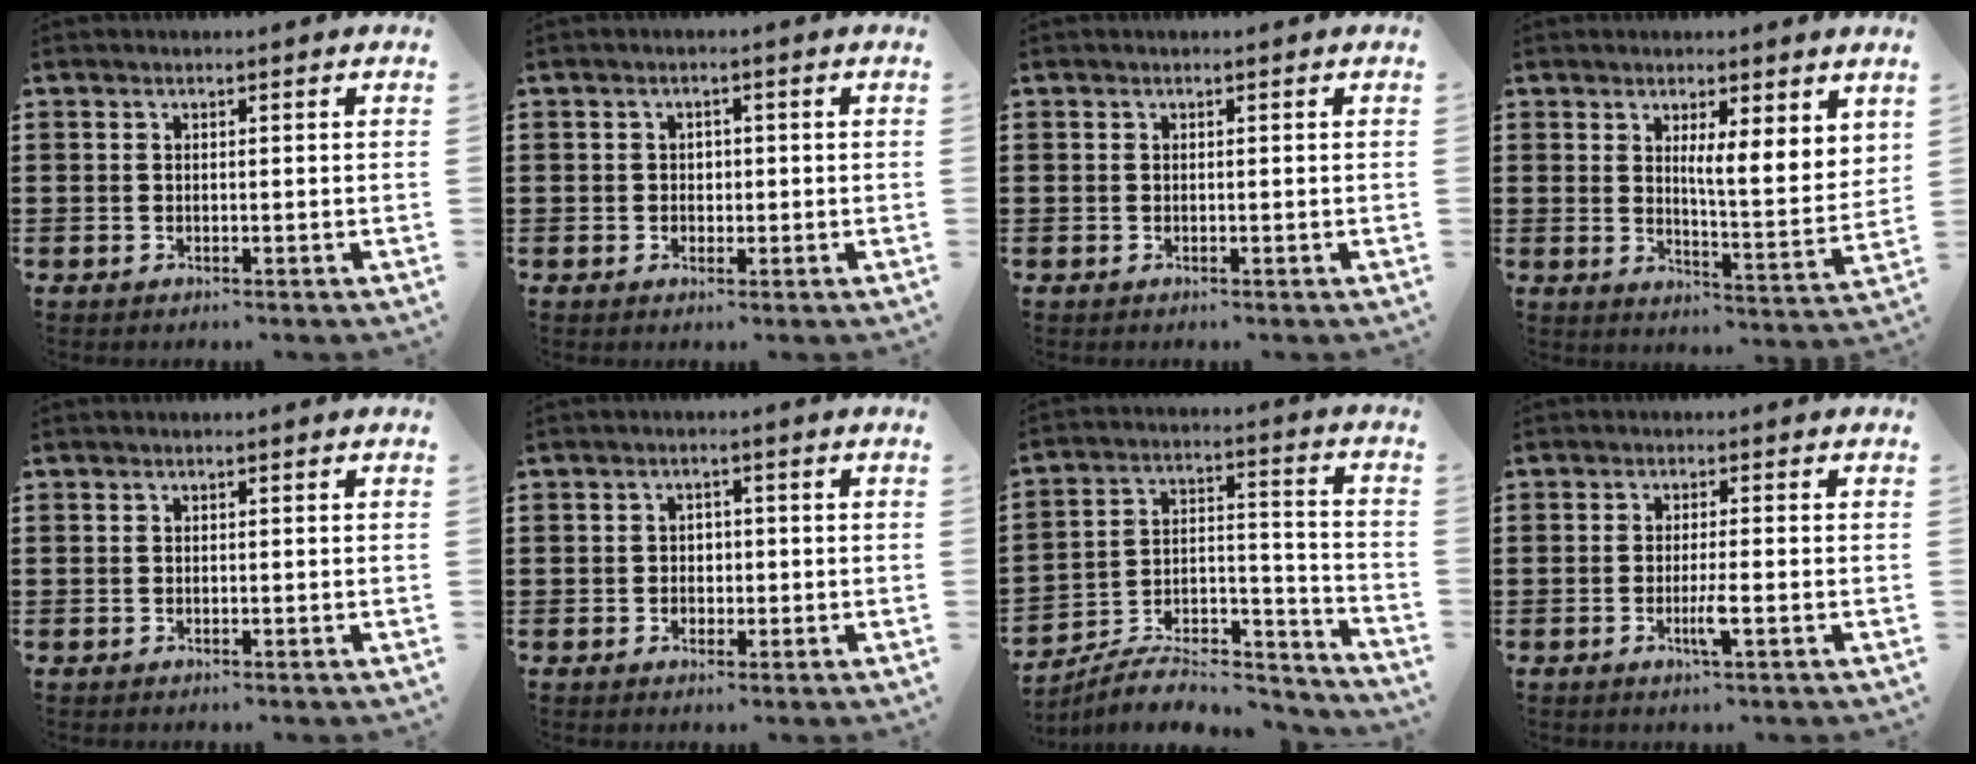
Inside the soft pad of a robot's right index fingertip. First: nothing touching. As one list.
[{"total": 1.5, "force": [-0.1, 1.3, 0.7], "torque": [-0.016, 0.005, -0.002]}, {"total": 0.0}, {"total": 4.9, "force": [3.1, 0.8, 3.6], "torque": [-0.057, -0.027, 0.048]}, {"total": 0.0}, {"total": 1.9, "force": [-0.3, 1.7, 0.8], "torque": [-0.021, 0.006, -0.009]}, {"total": 8.2, "force": [-7.4, 2.1, 2.7], "torque": [-0.034, 0.019, -0.141]}, {"total": 3.3, "force": [-1.2, 0.1, 3.0], "torque": [-0.051, -0.005, -0.022]}]